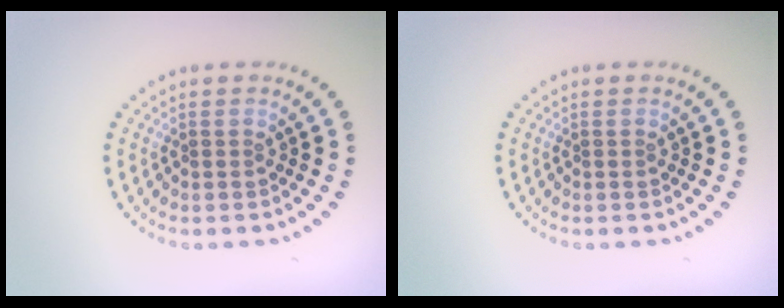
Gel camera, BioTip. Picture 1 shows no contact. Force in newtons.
{"total": 0.0}